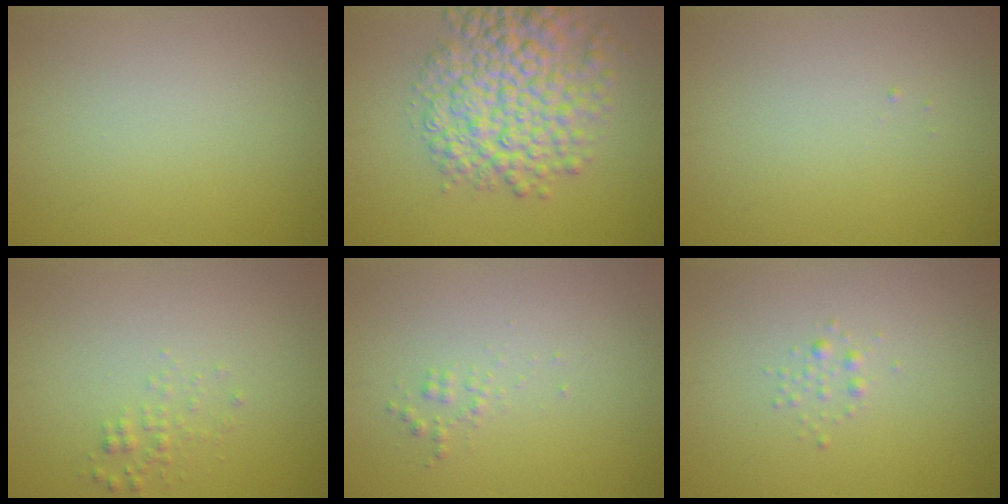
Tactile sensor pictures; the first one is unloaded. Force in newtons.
{"total": 8.1, "press": 8.1, "slide": 0.2}
{"total": 0.0}
{"total": 1.1, "press": 1.1, "slide": 0.0}
{"total": 0.7, "press": 0.7, "slide": 0.0}
{"total": 0.8, "press": 0.8, "slide": 0.0}